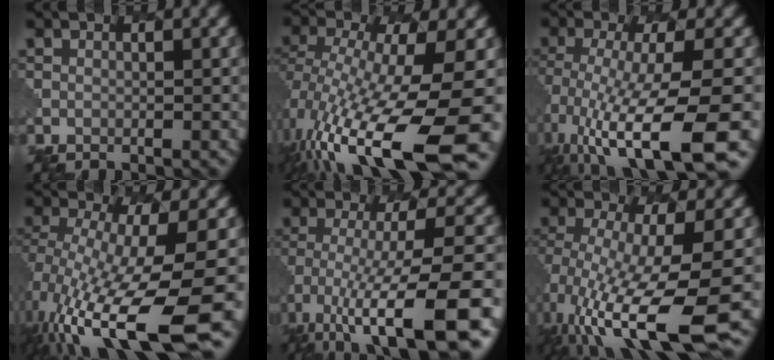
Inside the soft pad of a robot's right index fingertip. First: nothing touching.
{"total": 15.6, "force": [-5.5, 5.2, 13.6], "torque": [-0.261, -0.022, -0.083]}
{"total": 12.5, "force": [-5.6, 3.2, 10.7], "torque": [-0.209, -0.024, -0.086]}
{"total": 12.9, "force": [-4.2, 3.6, 11.6], "torque": [-0.227, -0.028, -0.057]}
{"total": 12.4, "force": [-7.0, 3.2, 9.7], "torque": [-0.172, -0.008, -0.109]}
{"total": 11.8, "force": [-4.6, 3.1, 10.5], "torque": [-0.216, -0.031, -0.069]}